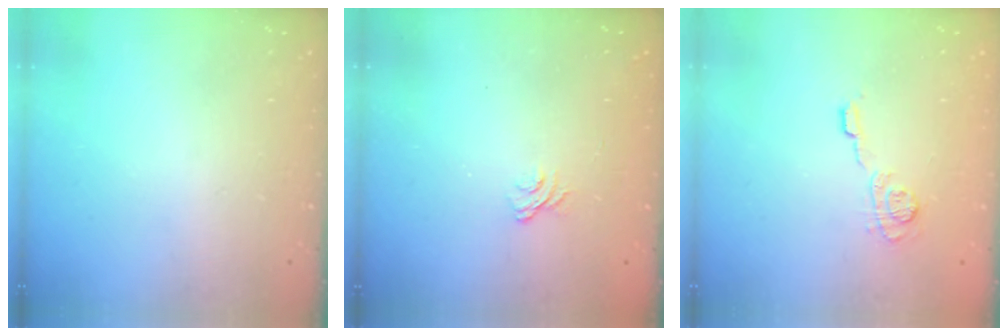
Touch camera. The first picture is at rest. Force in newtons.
{"total": 3.9, "press": 3.6, "slide": 1.3}
{"total": 8.8, "press": 8.7, "slide": 0.9}